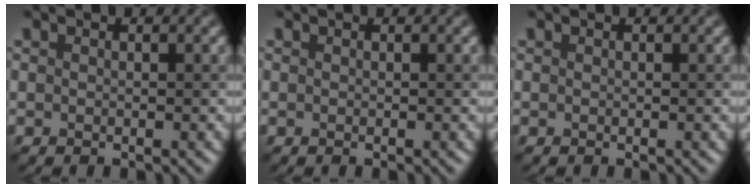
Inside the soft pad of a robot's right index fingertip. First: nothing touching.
{"total": 0.0}
{"total": 0.0}